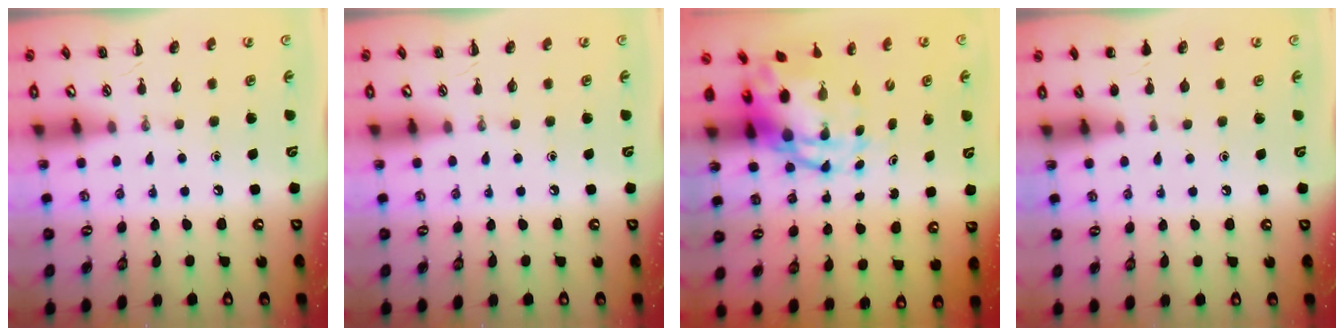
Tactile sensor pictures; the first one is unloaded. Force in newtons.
{"total": 0.0}
{"total": 8.1, "press": 7.8, "slide": 2.0}
{"total": 1.1, "press": 1.0, "slide": 0.2}